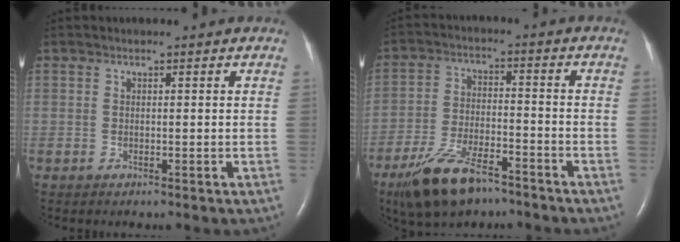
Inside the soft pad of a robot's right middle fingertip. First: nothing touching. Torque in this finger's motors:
{"motor_torque": [1.04, -1.04, 0.20, 0.13]}